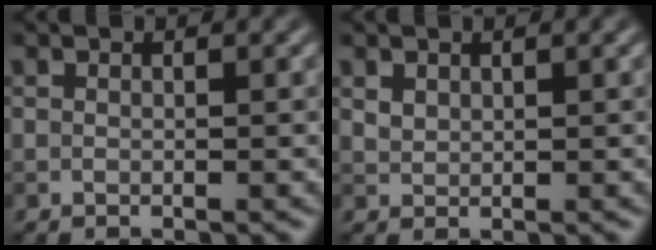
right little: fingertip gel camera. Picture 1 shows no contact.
{"total": 1.1, "force": [0.7, 0.7, 0.4], "torque": [-0.010, -0.001, 0.019]}